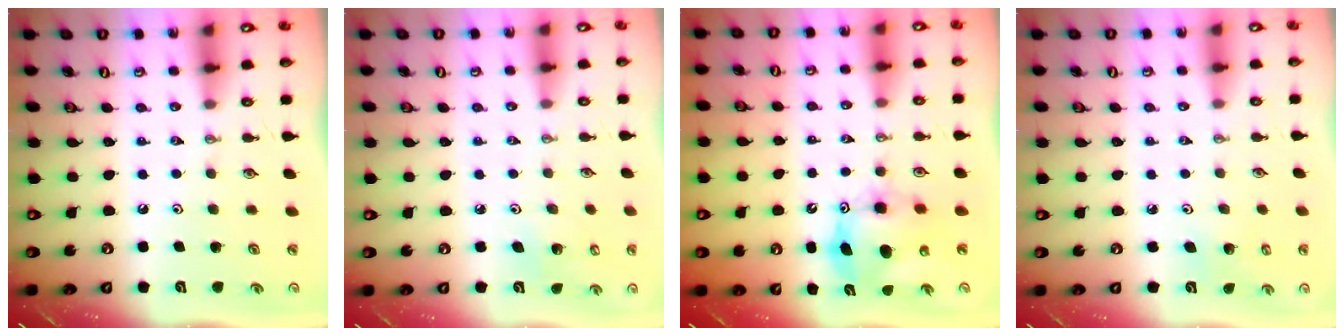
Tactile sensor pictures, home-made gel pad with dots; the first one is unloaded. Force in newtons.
{"total": 4.5, "press": 4.4, "slide": 0.6}
{"total": 10.1, "press": 10.0, "slide": 0.8}
{"total": 4.5, "press": 4.5, "slide": 0.2}